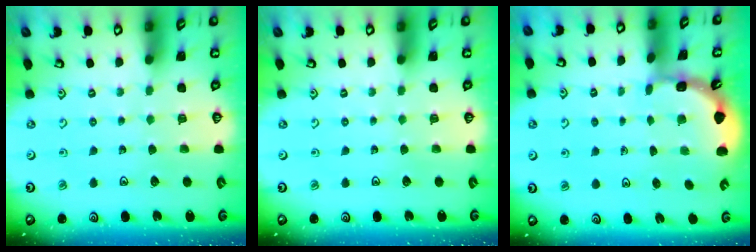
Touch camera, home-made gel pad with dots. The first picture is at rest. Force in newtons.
{"total": 0.0}
{"total": 1.7, "press": 1.7, "slide": 0.0}